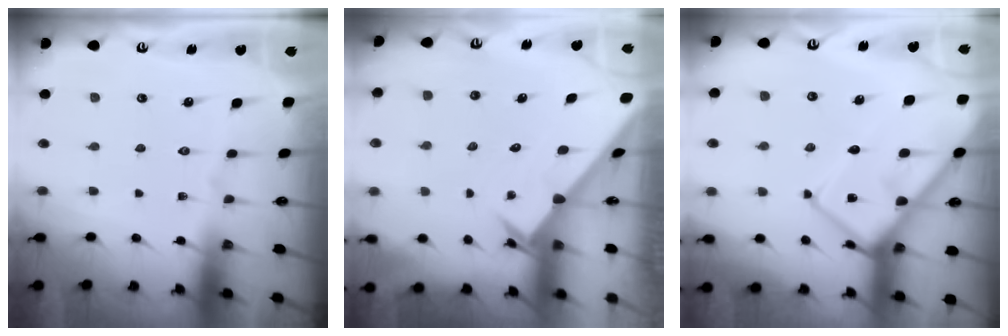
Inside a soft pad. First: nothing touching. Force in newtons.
{"total": 2.5, "press": 2.5, "slide": 0.2}
{"total": 12.2, "press": 12.1, "slide": 1.3}